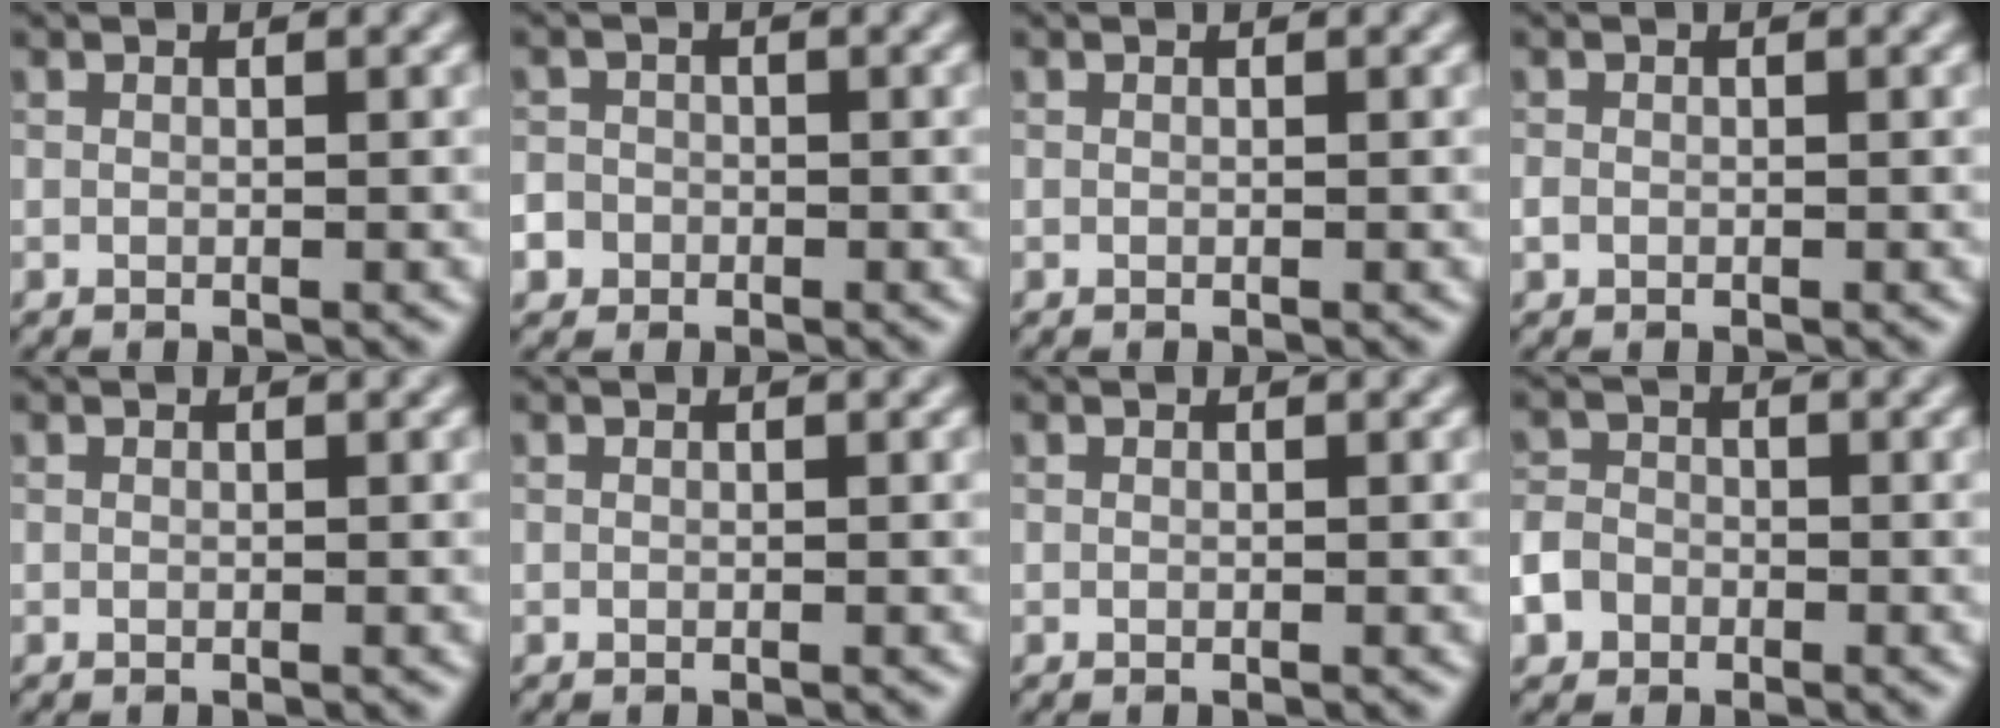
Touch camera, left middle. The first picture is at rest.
{"total": 3.8, "force": [-2.0, 3.1, 0.7], "torque": [-0.001, -0.003, -0.045]}
{"total": 0.0}
{"total": 0.6, "force": [-0.2, 0.5, 0.2], "torque": [-0.003, -0.001, -0.005]}
{"total": 0.0}
{"total": 0.0}
{"total": 0.0}
{"total": 3.7, "force": [-2.0, 2.9, 1.3], "torque": [-0.016, -0.009, -0.043]}